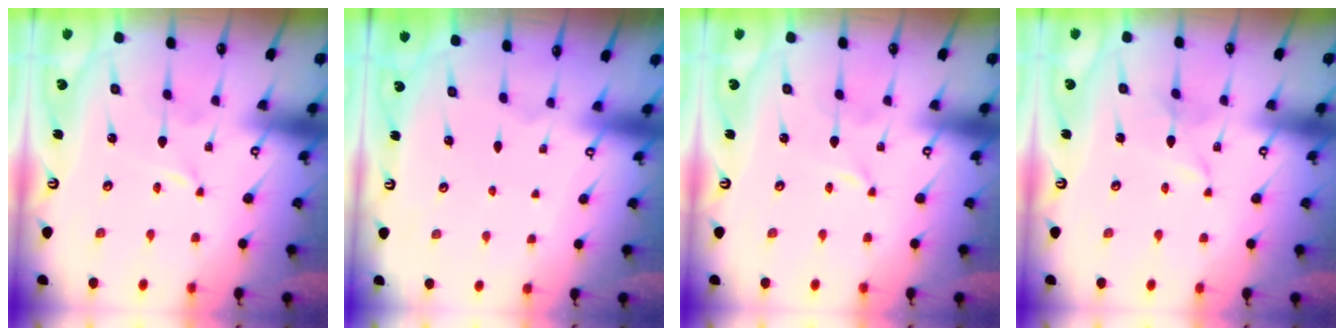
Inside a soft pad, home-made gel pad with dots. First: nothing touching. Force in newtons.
{"total": 0.0}
{"total": 0.0}
{"total": 1.4, "press": 1.4, "slide": 0.2}